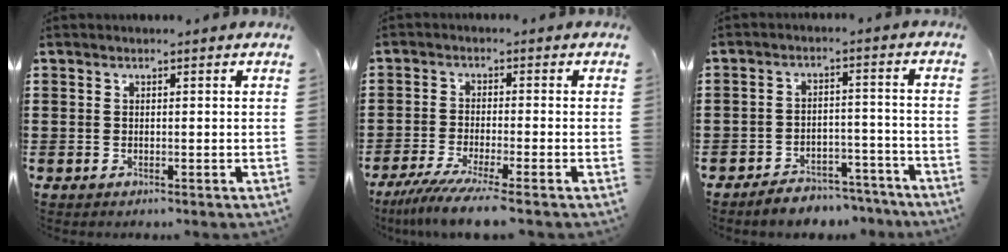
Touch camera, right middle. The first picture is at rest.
{"total": 4.9, "force": [-4.0, -0.5, 2.7], "torque": [-0.067, -0.025, -0.078]}
{"total": 4.4, "force": [-4.3, 0.6, 0.3], "torque": [-0.008, 0.008, -0.089]}